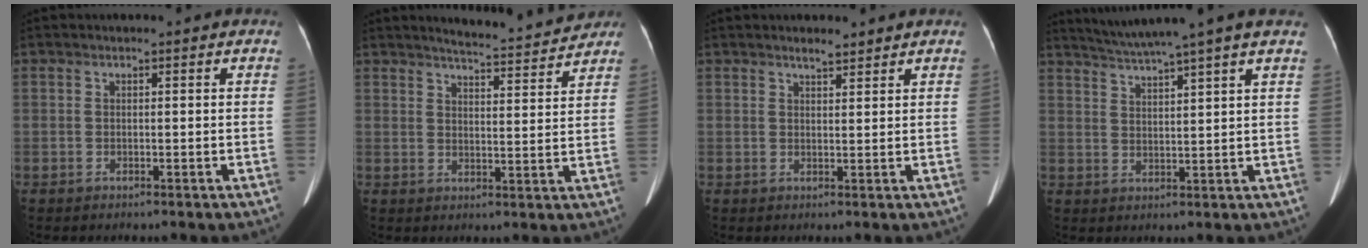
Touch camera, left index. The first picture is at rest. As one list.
[{"total": 9.6, "force": [9.3, 0.5, 2.5], "torque": [-0.041, -0.001, 0.116]}, {"total": 1.7, "force": [1.6, 0.3, 0.6], "torque": [-0.016, -0.005, 0.029]}, {"total": 9.0, "force": [7.7, -2.0, 4.2], "torque": [-0.076, 0.015, 0.116]}]